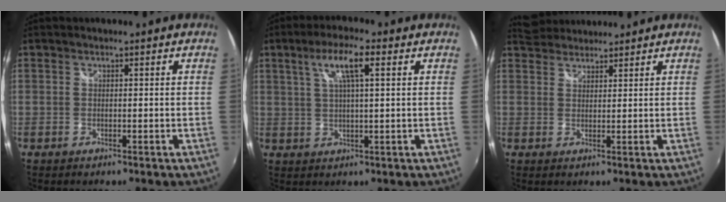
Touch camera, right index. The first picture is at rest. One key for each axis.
{"total": 7.1, "fx": 2.8, "fy": 1.2, "fz": 6.4, "tx": -0.120, "ty": 0.009, "tz": 0.051}
{"total": 5.1, "fx": 4.8, "fy": 1.6, "fz": 0.8, "tx": -0.018, "ty": 0.021, "tz": 0.080}